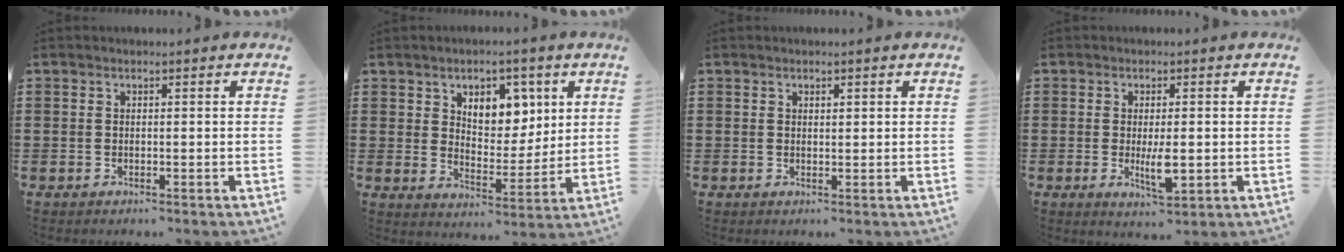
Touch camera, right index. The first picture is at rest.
{"total": 6.3, "force": [3.8, 4.4, 2.3], "torque": [-0.054, -0.003, 0.064]}
{"total": 0.7, "force": [0.5, 0.4, 0.3], "torque": [-0.006, 0.002, 0.009]}
{"total": 4.6, "force": [-0.7, 1.5, 4.3], "torque": [-0.089, -0.006, -0.014]}